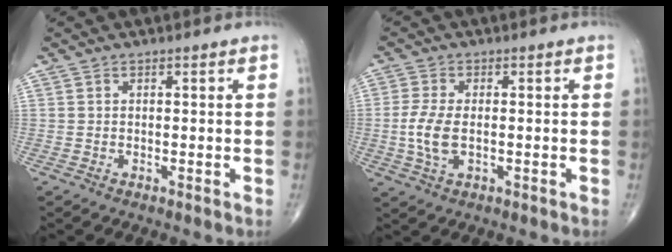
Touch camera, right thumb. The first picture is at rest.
{"total": 6.0, "force": [-0.6, 3.2, 5.1], "torque": [-0.118, 0.000, -0.013]}